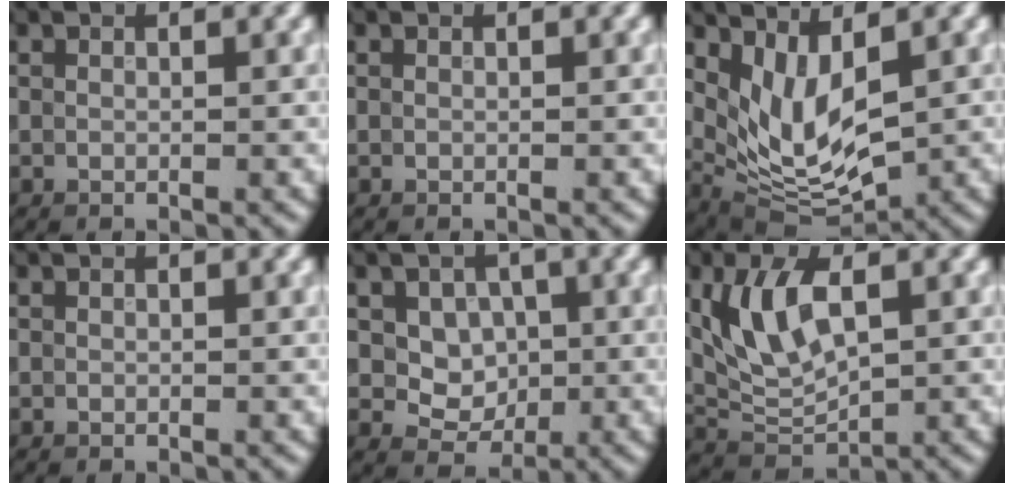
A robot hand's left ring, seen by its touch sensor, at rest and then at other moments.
{"total": 0.0}
{"total": 6.0, "force": [1.4, 3.0, 5.0], "torque": [-0.111, -0.021, 0.036]}
{"total": 0.0}
{"total": 4.0, "force": [0.7, 3.2, 2.3], "torque": [-0.034, -0.003, 0.014]}
{"total": 5.7, "force": [1.5, 2.8, 4.7], "torque": [-0.100, 0.003, 0.033]}